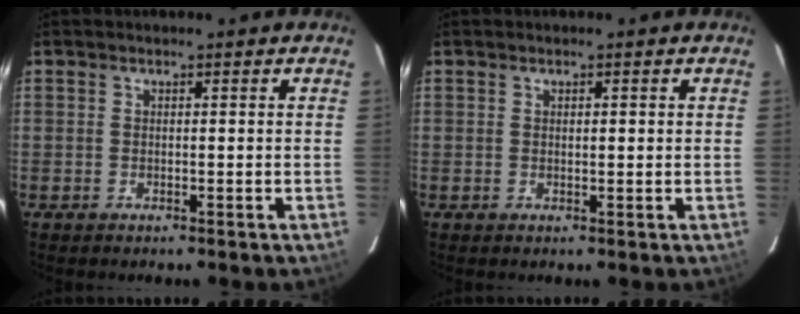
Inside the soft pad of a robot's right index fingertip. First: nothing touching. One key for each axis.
{"total": 0.9, "fx": 0.4, "fy": 0.3, "fz": 0.7, "tx": -0.010, "ty": 0.003, "tz": 0.008}